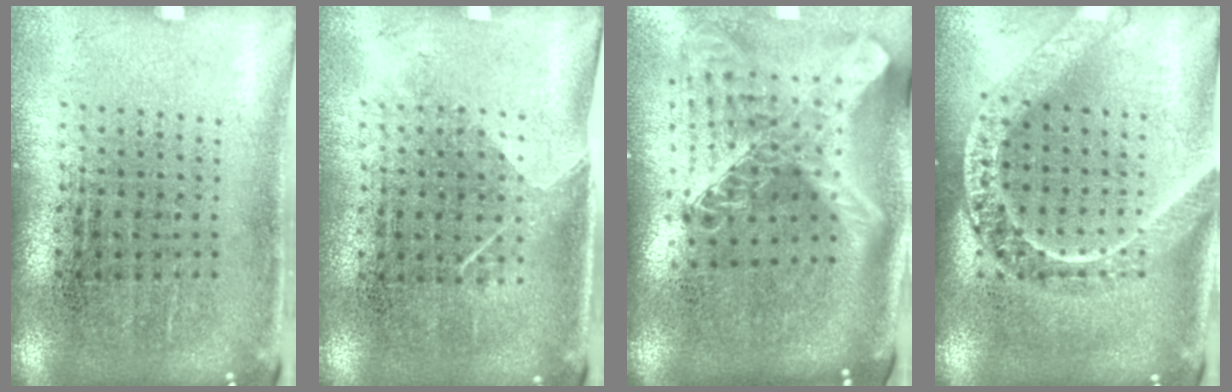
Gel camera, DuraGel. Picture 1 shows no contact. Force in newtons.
{"total": 1.2, "press": 0.9, "slide": 0.8}
{"total": 3.0, "press": 2.0, "slide": 2.2}
{"total": 1.8, "press": 1.8, "slide": 0.2}